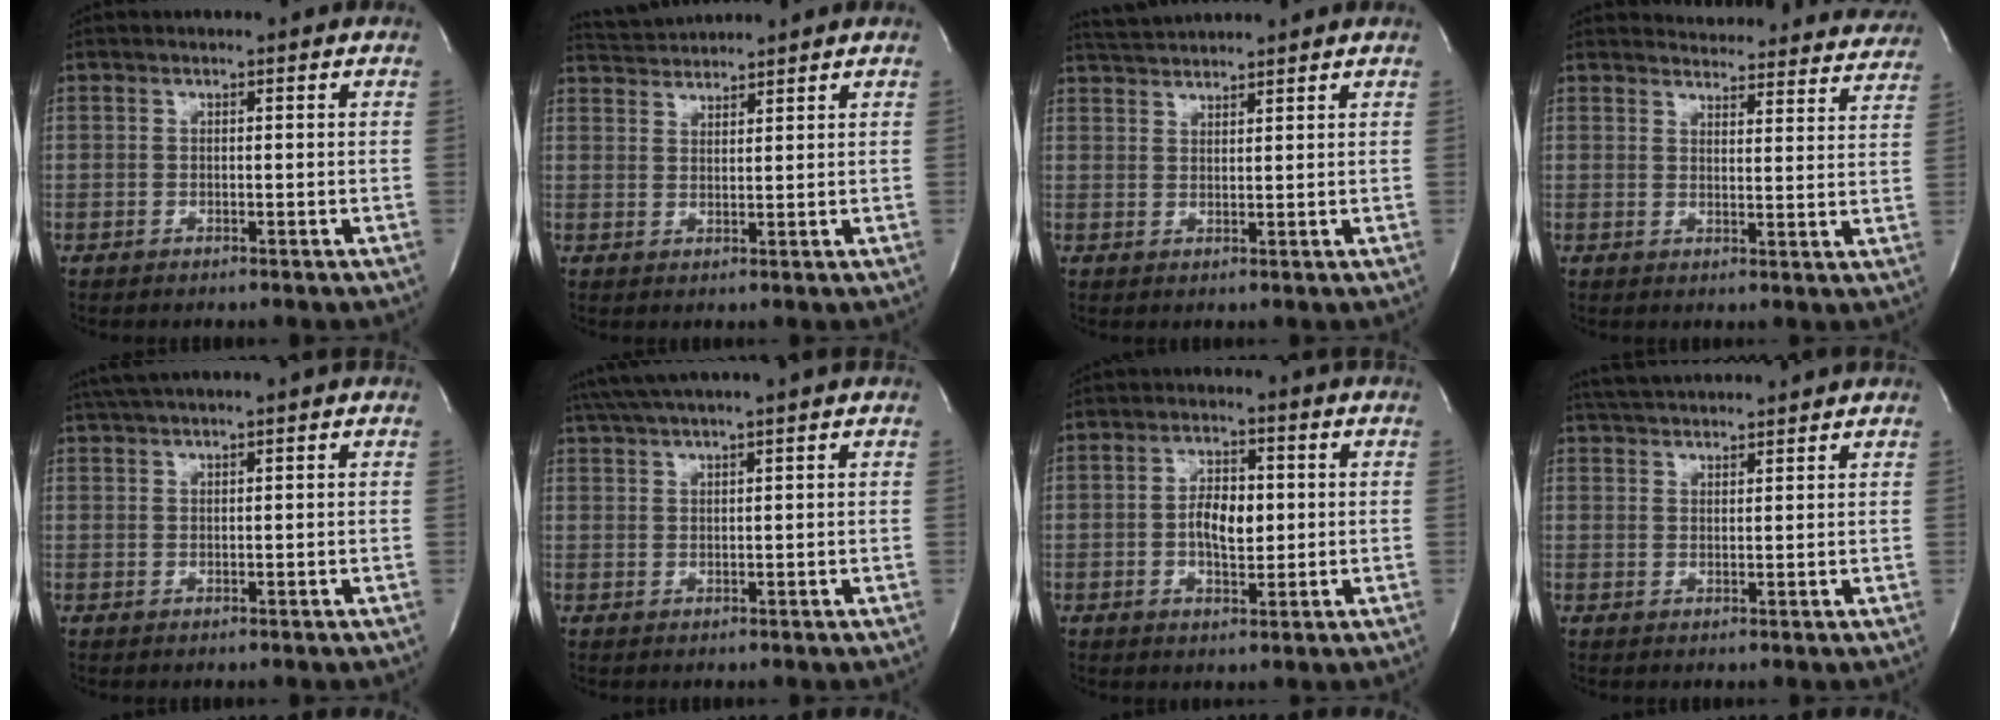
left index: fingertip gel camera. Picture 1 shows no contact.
{"total": 3.9, "force": [3.9, -0.4, -0.2], "torque": [-0.009, 0.016, 0.076]}
{"total": 4.7, "force": [4.6, -0.3, 1.0], "torque": [-0.026, 0.025, 0.084]}
{"total": 21.0, "force": [20.3, 4.3, 3.3], "torque": [-0.036, -0.051, 0.224]}
{"total": 4.2, "force": [3.5, -0.7, 2.2], "torque": [-0.040, 0.025, 0.067]}
{"total": 6.1, "force": [5.2, -1.5, 3.0], "torque": [-0.051, 0.023, 0.088]}
{"total": 5.4, "force": [-0.1, 2.6, 4.8], "torque": [-0.087, 0.005, 0.001]}
{"total": 7.3, "force": [7.0, 0.5, 2.0], "torque": [-0.043, 0.031, 0.111]}